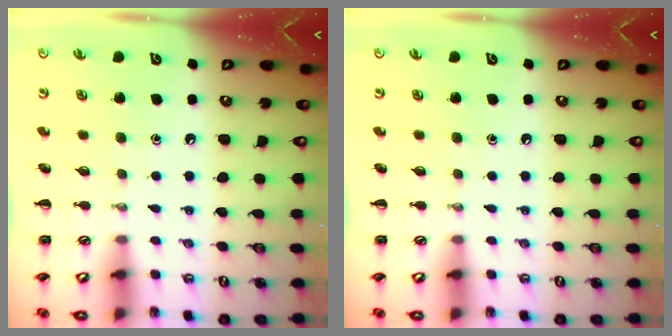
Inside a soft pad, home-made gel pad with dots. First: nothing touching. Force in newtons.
{"total": 0.0}